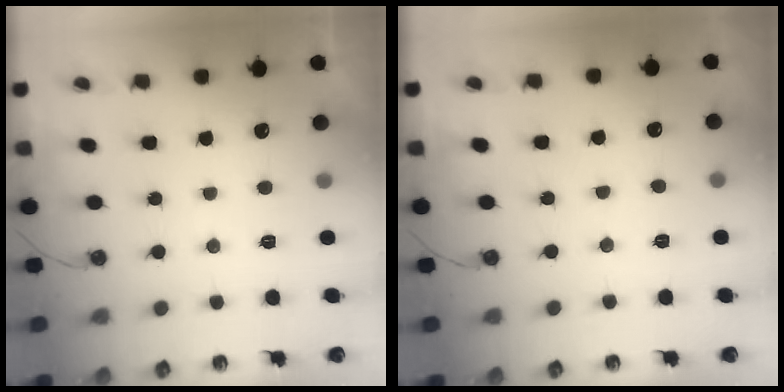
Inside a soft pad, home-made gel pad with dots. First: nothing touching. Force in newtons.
{"total": 3.6, "press": 3.6, "slide": 0.6}